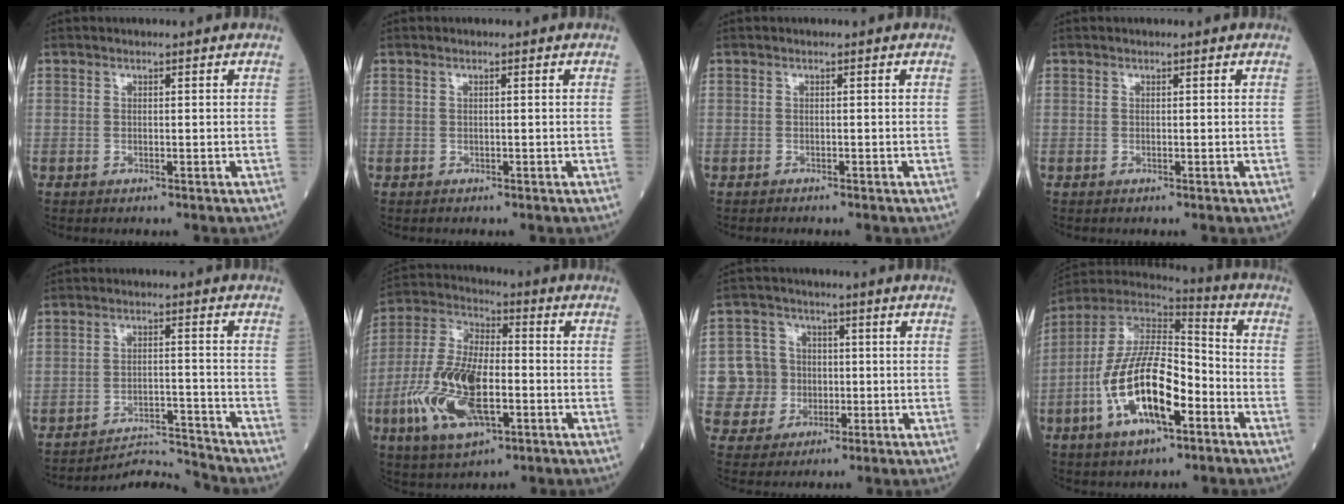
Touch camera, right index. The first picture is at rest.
{"total": 0.0}
{"total": 0.8, "force": [-0.8, 0.1, 0.3], "torque": [-0.005, -0.001, -0.012]}
{"total": 0.0}
{"total": 6.6, "force": [-6.2, -1.7, -1.8], "torque": [0.028, 0.010, -0.104]}
{"total": 16.3, "force": [-4.9, 6.4, 14.2], "torque": [-0.306, -0.003, -0.088]}
{"total": 7.9, "force": [-0.4, 7.7, 1.6], "torque": [-0.037, 0.019, 0.000]}
{"total": 17.1, "force": [-5.9, 5.9, 14.9], "torque": [-0.292, 0.009, -0.104]}